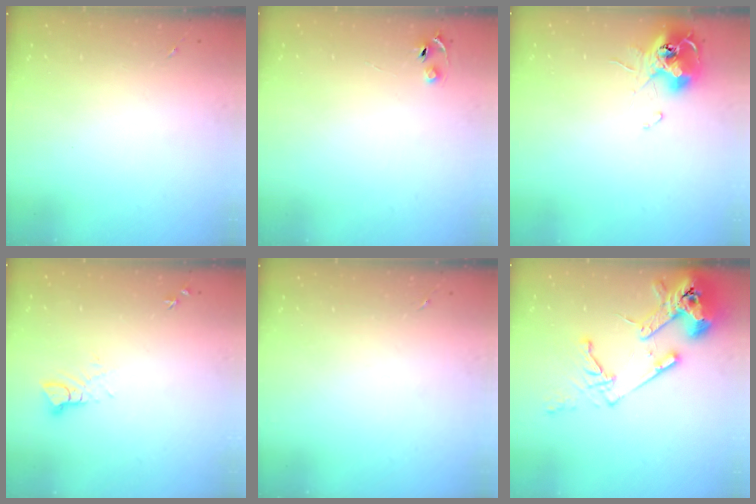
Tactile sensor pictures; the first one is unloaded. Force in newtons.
{"total": 4.0, "press": 3.9, "slide": 0.4}
{"total": 11.6, "press": 11.6, "slide": 1.1}
{"total": 3.5, "press": 3.5, "slide": 0.2}
{"total": 0.0}
{"total": 16.7, "press": 16.5, "slide": 2.2}